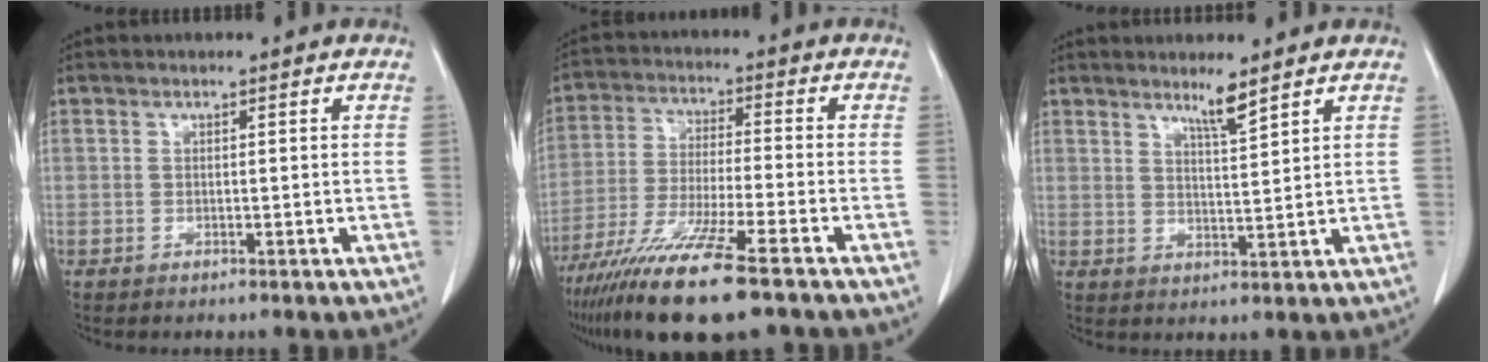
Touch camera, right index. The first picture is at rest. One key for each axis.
{"total": 14.8, "fx": -10.2, "fy": 0.5, "fz": 10.7, "tx": -0.216, "ty": -0.047, "tz": -0.182}
{"total": 3.7, "fx": 3.0, "fy": -0.4, "fz": 2.2, "tx": -0.042, "ty": -0.011, "tz": 0.055}